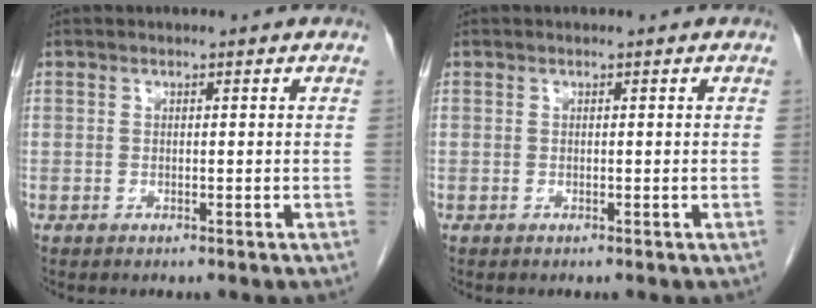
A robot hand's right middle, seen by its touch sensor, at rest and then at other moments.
{"total": 0.0}